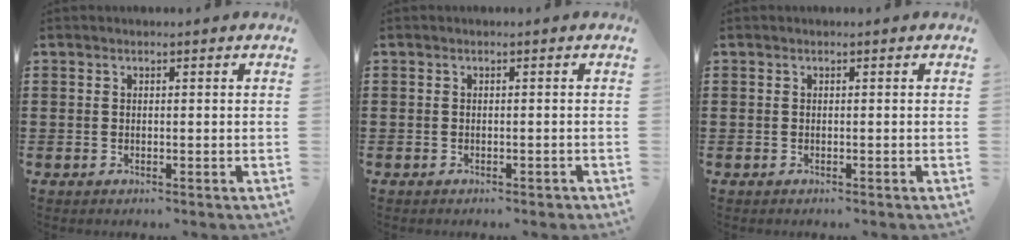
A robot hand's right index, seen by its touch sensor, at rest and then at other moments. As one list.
[{"total": 0.6, "force": [-0.6, 0.2, 0.2], "torque": [-0.007, -0.003, -0.011]}, {"total": 0.0}]